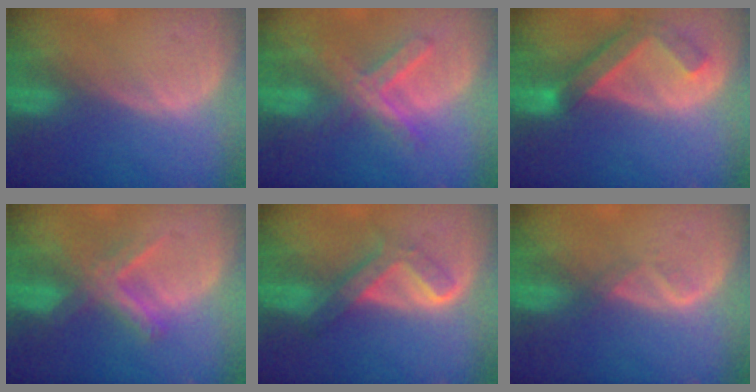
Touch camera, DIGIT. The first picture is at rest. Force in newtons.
{"total": 7.2, "press": 6.3, "slide": 3.6}
{"total": 6.3, "press": 5.9, "slide": 2.2}
{"total": 5.7, "press": 5.7, "slide": 0.4}
{"total": 6.2, "press": 5.4, "slide": 3.1}
{"total": 1.6, "press": 1.5, "slide": 0.7}